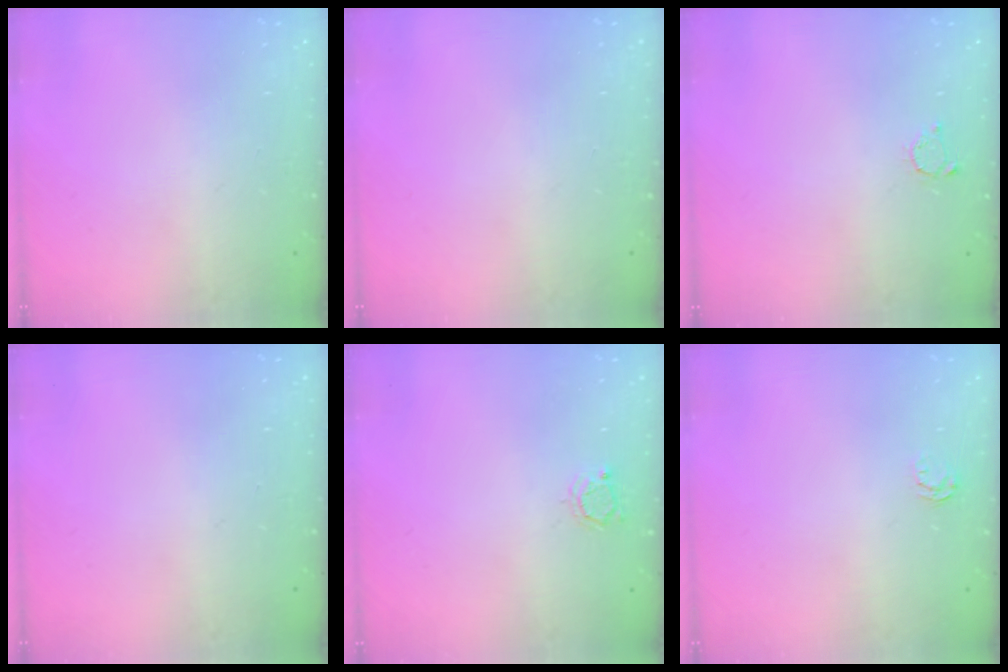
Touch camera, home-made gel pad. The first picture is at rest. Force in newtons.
{"total": 0.0}
{"total": 2.2, "press": 2.2, "slide": 0.4}
{"total": 0.0}
{"total": 2.9, "press": 2.9, "slide": 0.3}
{"total": 2.5, "press": 2.5, "slide": 0.4}